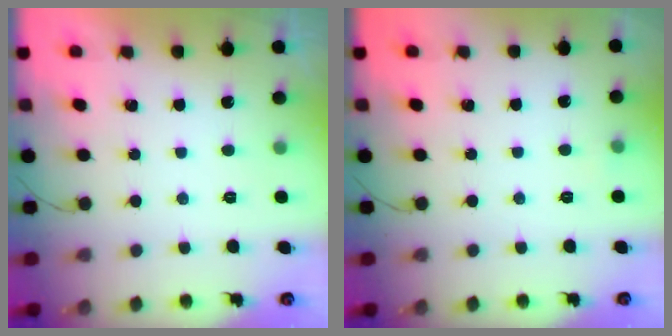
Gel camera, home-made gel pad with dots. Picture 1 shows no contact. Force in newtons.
{"total": 3.4, "press": 2.5, "slide": 2.3}